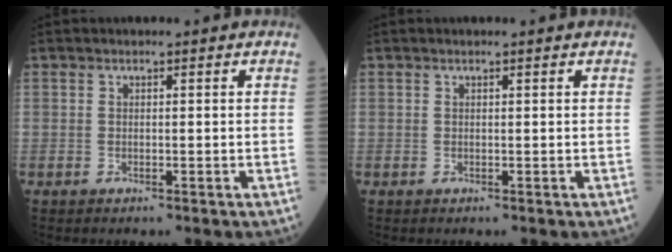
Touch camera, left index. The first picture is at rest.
{"total": 0.0}